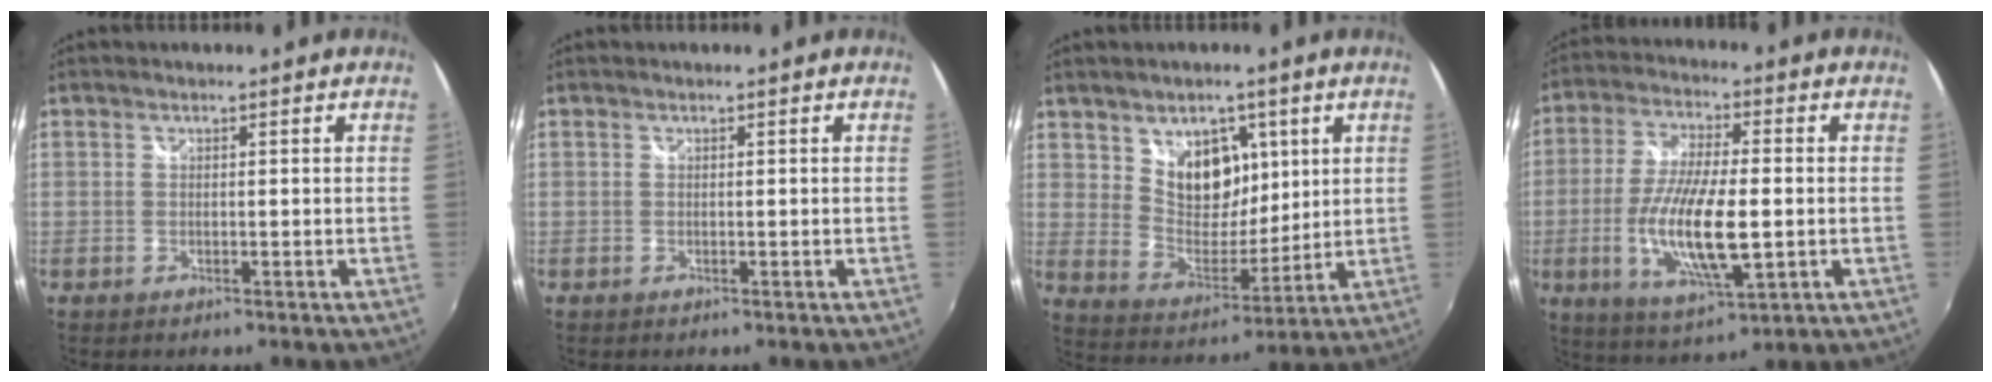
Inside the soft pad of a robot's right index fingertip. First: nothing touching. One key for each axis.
{"total": 0.0}
{"total": 10.7, "fx": 4.8, "fy": 7.4, "fz": 6.0, "tx": -0.089, "ty": -0.004, "tz": 0.098}
{"total": 14.9, "fx": -2.6, "fy": 4.5, "fz": 14.0, "tx": -0.277, "ty": -0.016, "tz": -0.045}